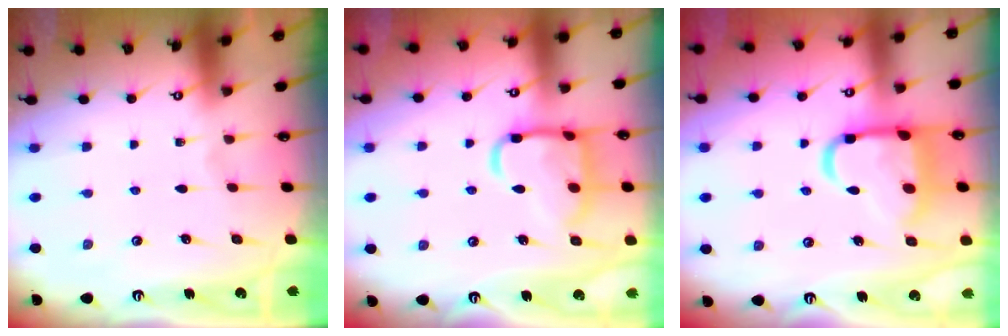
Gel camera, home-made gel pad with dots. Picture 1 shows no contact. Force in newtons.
{"total": 15.5, "press": 15.4, "slide": 1.3}
{"total": 16.0, "press": 15.9, "slide": 1.6}